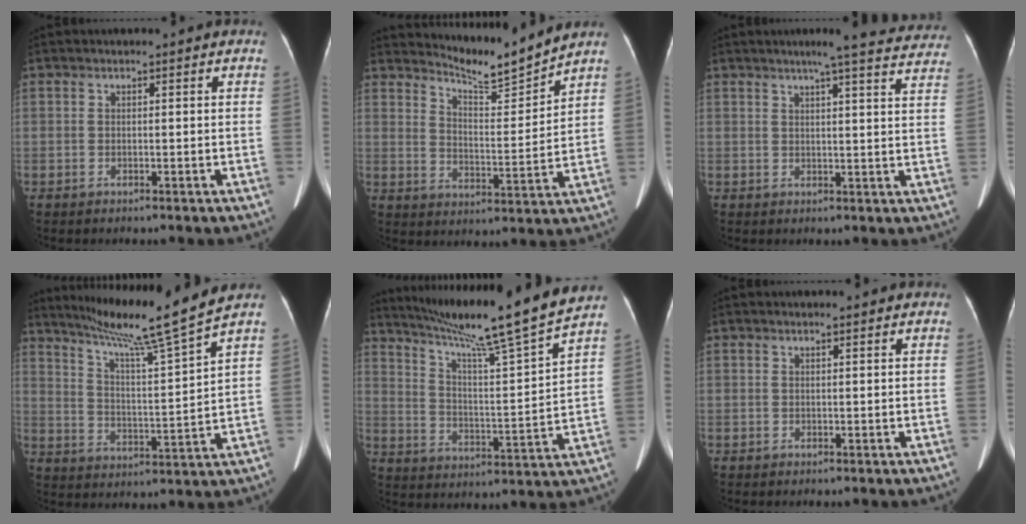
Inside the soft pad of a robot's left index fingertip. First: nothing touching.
{"total": 7.9, "force": [7.8, -1.4, 0.3], "torque": [-0.023, -0.034, 0.134]}
{"total": 16.6, "force": [15.0, 1.2, 7.2], "torque": [-0.081, -0.017, 0.160]}
{"total": 14.3, "force": [11.9, -3.0, 7.4], "torque": [-0.123, -0.027, 0.188]}
{"total": 19.6, "force": [16.5, -2.3, 10.2], "torque": [-0.173, -0.031, 0.242]}
{"total": 1.0, "force": [1.0, 0.1, 0.3], "torque": [-0.013, 0.009, 0.012]}